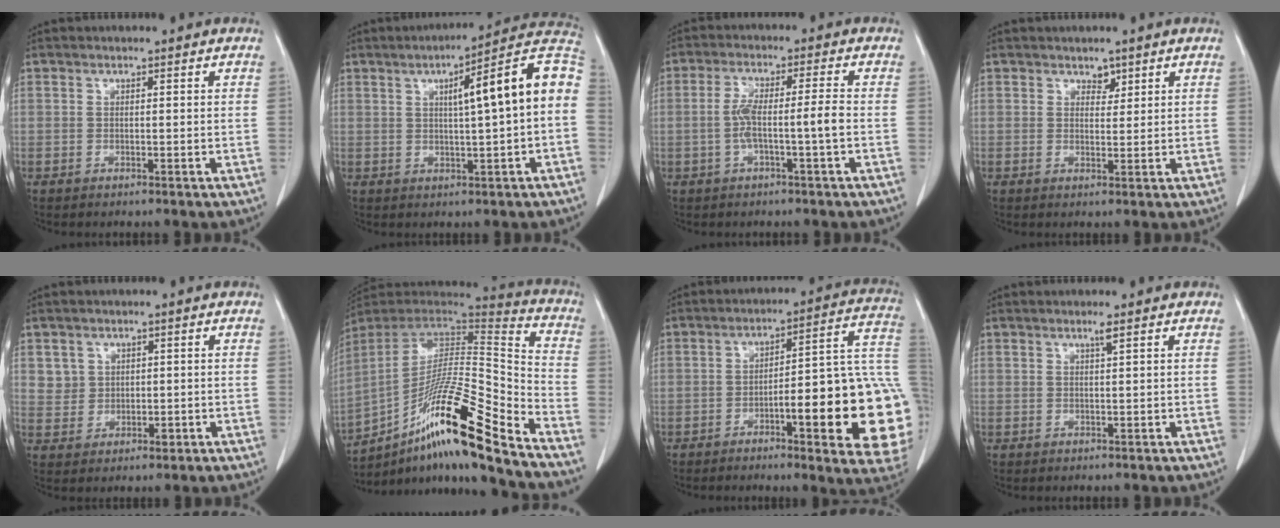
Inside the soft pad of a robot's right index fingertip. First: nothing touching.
{"total": 14.2, "force": [2.1, 0.8, 14.0], "torque": [-0.191, 0.035, 0.024]}
{"total": 5.6, "force": [-1.2, -0.1, 5.4], "torque": [-0.110, 0.016, -0.018]}
{"total": 1.8, "force": [1.3, 1.1, 0.6], "torque": [-0.003, -0.004, 0.020]}
{"total": 3.4, "force": [1.3, 3.2, 0.3], "torque": [0.004, -0.001, 0.030]}
{"total": 22.4, "force": [-14.6, 0.8, 17.0], "torque": [-0.284, -0.003, -0.261]}
{"total": 20.7, "force": [-4.8, 3.0, 20.0], "torque": [-0.169, 0.027, -0.052]}
{"total": 1.0, "force": [0.6, -0.3, 0.8], "torque": [-0.021, -0.003, 0.016]}